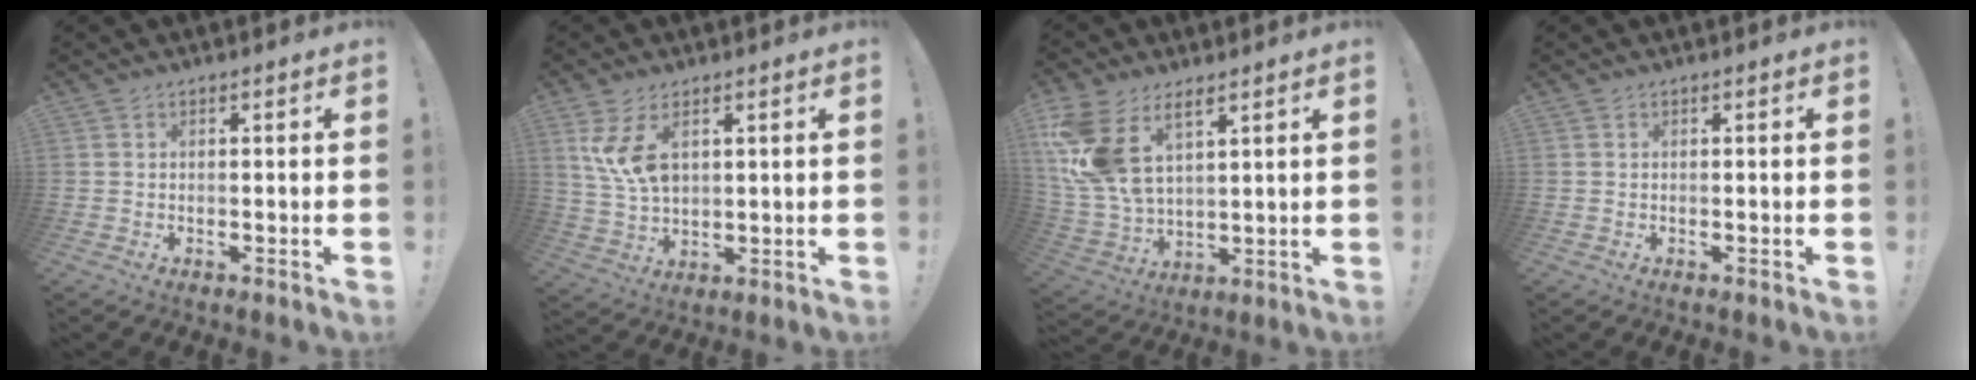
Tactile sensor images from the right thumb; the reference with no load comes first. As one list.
[{"total": 9.5, "force": [4.1, 5.3, 6.8], "torque": [-0.130, -0.022, 0.072]}, {"total": 14.0, "force": [7.7, 7.8, 8.8], "torque": [-0.194, -0.039, 0.149]}, {"total": 0.0}]